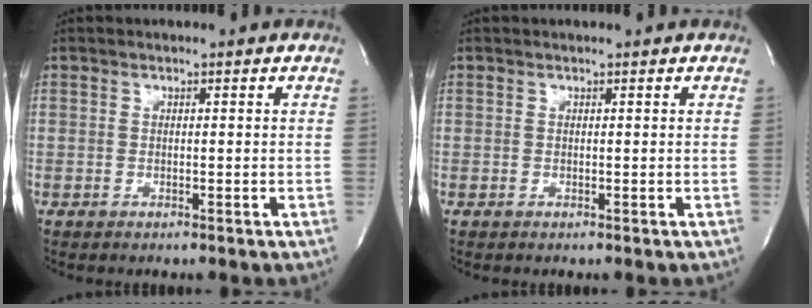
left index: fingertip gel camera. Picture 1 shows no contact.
{"total": 0.0}